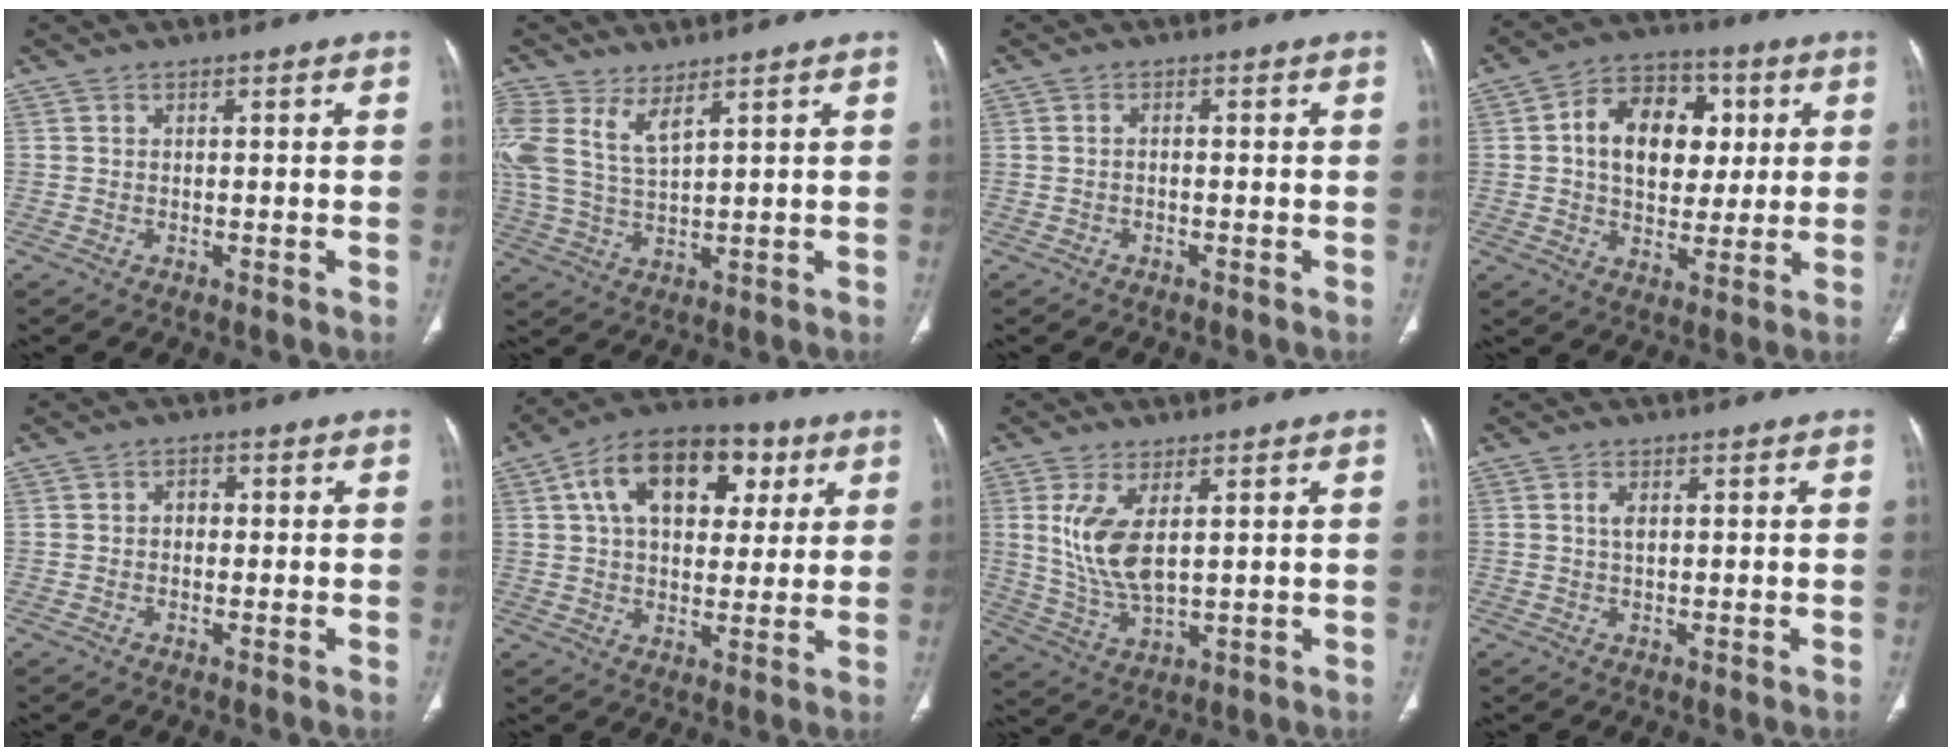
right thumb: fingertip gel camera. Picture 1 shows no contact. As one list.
[{"total": 9.2, "force": [5.1, 3.3, 6.9], "torque": [-0.168, -0.010, 0.115]}, {"total": 0.8, "force": [-0.3, 0.4, 0.6], "torque": [-0.009, 0.002, -0.009]}, {"total": 15.5, "force": [2.8, 11.0, 10.6], "torque": [-0.127, 0.011, 0.041]}, {"total": 2.1, "force": [0.1, 1.7, 1.3], "torque": [-0.011, 0.010, -0.001]}, {"total": 18.5, "force": [6.5, 11.6, 12.8], "torque": [-0.173, 0.007, 0.096]}, {"total": 9.8, "force": [2.4, 4.3, 8.4], "torque": [-0.174, -0.016, 0.062]}, {"total": 2.1, "force": [0.5, 1.1, 1.7], "torque": [-0.033, -0.001, 0.009]}]